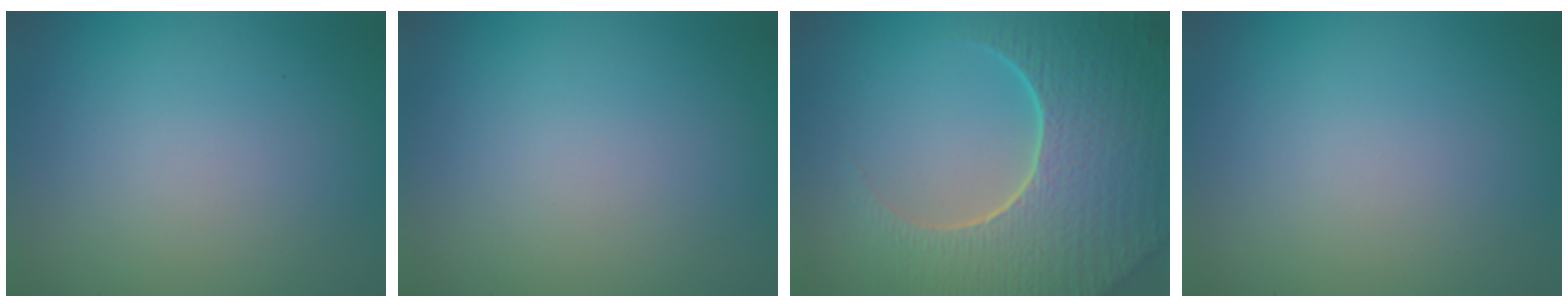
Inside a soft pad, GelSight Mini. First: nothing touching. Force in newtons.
{"total": 0.0}
{"total": 9.1, "press": 6.5, "slide": 6.3}
{"total": 0.0}